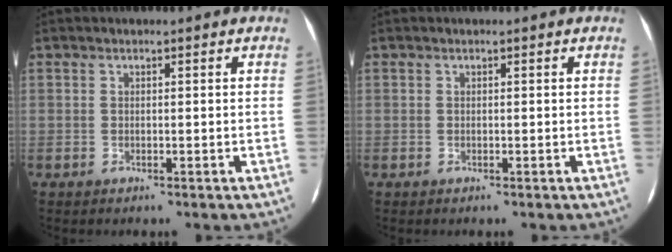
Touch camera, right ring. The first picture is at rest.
{"total": 0.0}